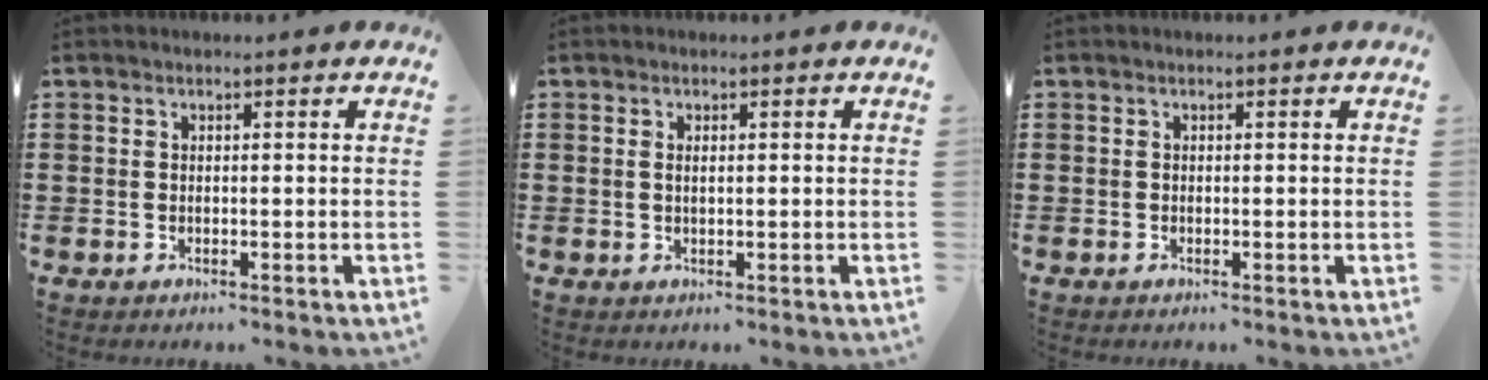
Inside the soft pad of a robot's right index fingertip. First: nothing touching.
{"total": 0.8, "force": [0.2, 0.2, 0.7], "torque": [-0.015, 0.000, 0.004]}
{"total": 0.0}